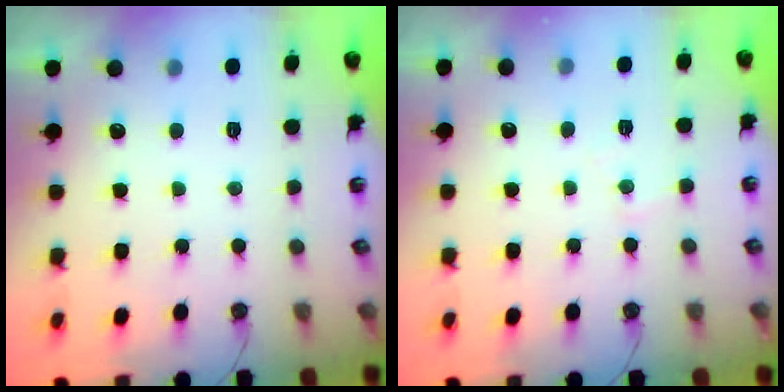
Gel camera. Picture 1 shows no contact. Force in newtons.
{"total": 4.6, "press": 4.6, "slide": 0.7}